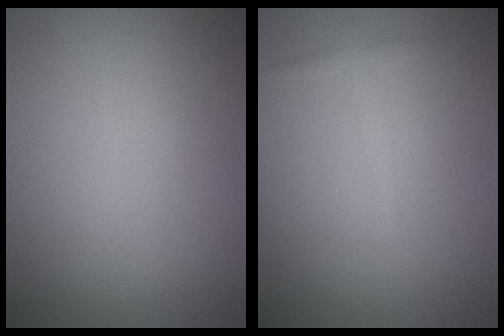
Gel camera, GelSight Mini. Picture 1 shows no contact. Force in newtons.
{"total": 1.1, "press": 1.1, "slide": 0.0}